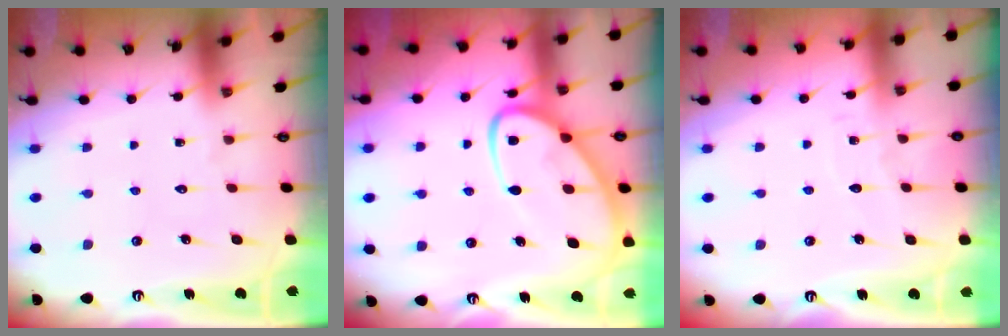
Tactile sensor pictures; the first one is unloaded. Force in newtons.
{"total": 12.6, "press": 12.6, "slide": 1.1}
{"total": 2.2, "press": 2.2, "slide": 0.2}